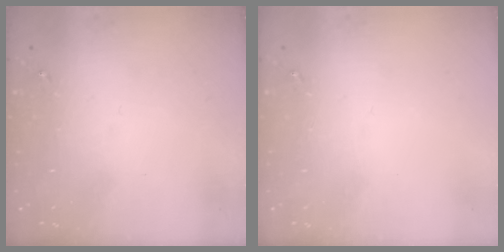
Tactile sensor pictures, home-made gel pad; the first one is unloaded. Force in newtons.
{"total": 0.0}